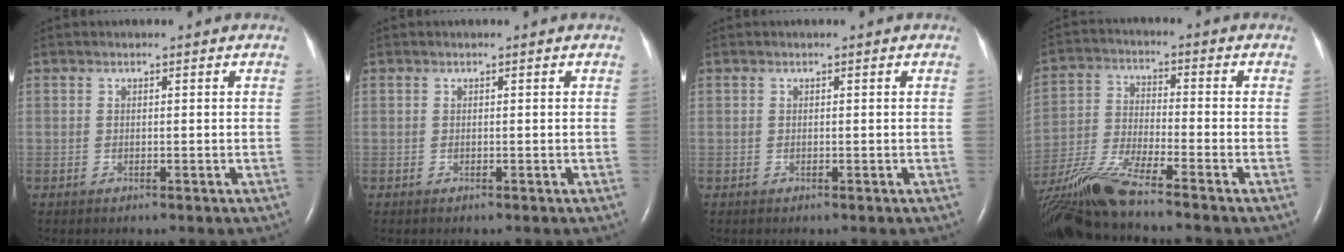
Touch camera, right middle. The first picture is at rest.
{"total": 0.0}
{"total": 0.0}
{"total": 12.8, "force": [-10.8, -0.6, 6.9], "torque": [-0.152, -0.020, -0.208]}